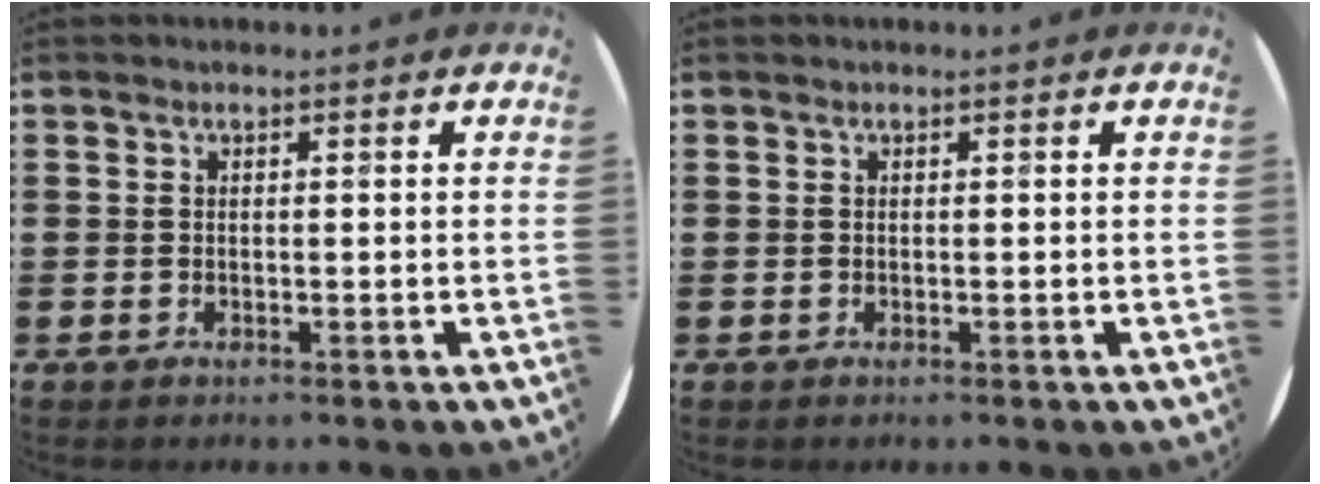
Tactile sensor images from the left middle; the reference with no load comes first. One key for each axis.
{"total": 0.0}